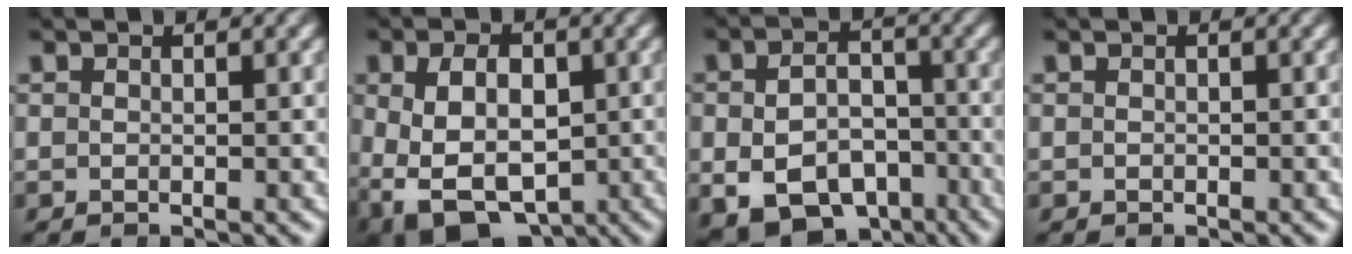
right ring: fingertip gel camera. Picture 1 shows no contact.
{"total": 9.7, "force": [-4.1, 7.1, 5.3], "torque": [-0.120, -0.059, -0.045]}
{"total": 9.9, "force": [-4.8, 7.2, 4.8], "torque": [-0.069, -0.043, -0.067]}
{"total": 0.0}